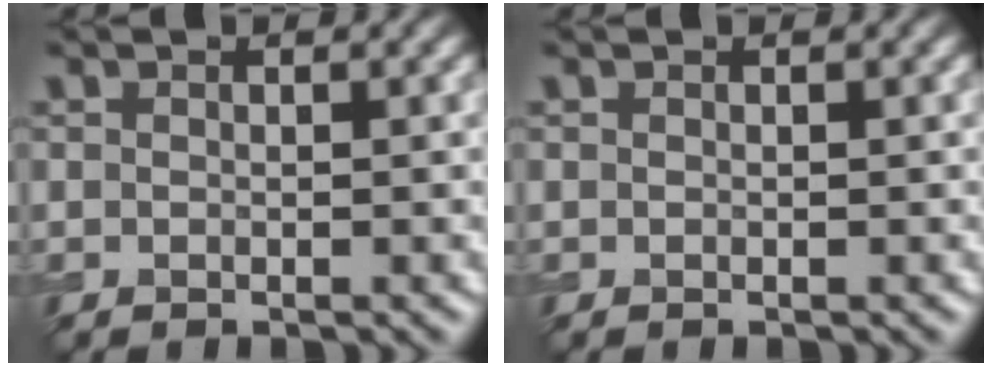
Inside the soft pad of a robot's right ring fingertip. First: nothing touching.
{"total": 0.0}